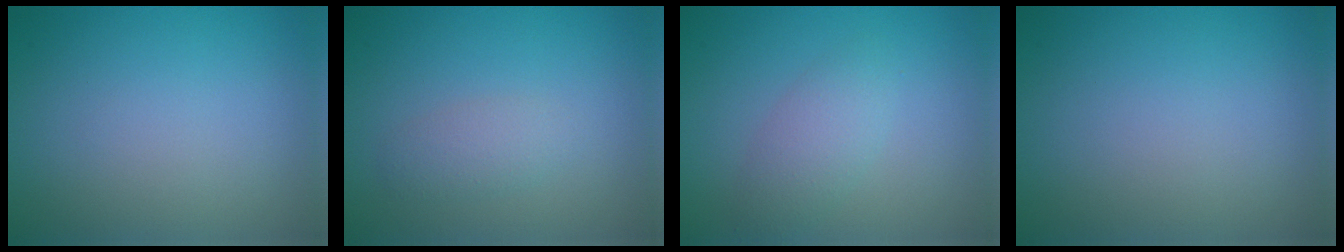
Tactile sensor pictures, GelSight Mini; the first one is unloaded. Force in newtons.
{"total": 1.7, "press": 1.7, "slide": 0.2}
{"total": 2.4, "press": 2.4, "slide": 0.1}
{"total": 0.0}